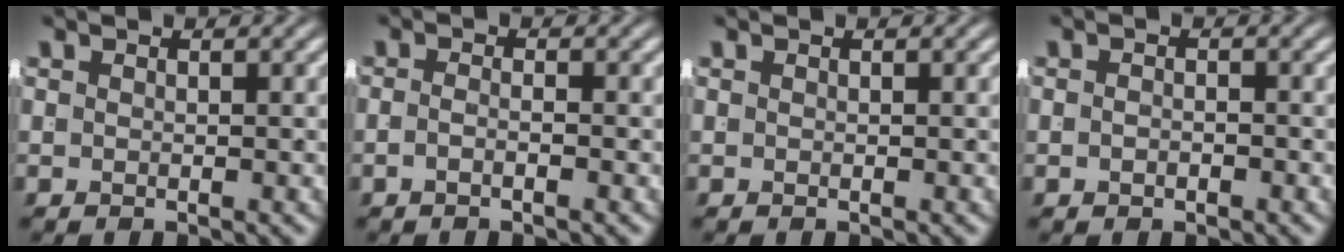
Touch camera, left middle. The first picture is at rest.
{"total": 1.5, "force": [-0.9, -0.3, 1.1], "torque": [-0.015, -0.001, -0.018]}
{"total": 0.0}
{"total": 0.8, "force": [-0.7, -0.1, 0.3], "torque": [-0.008, -0.006, -0.010]}